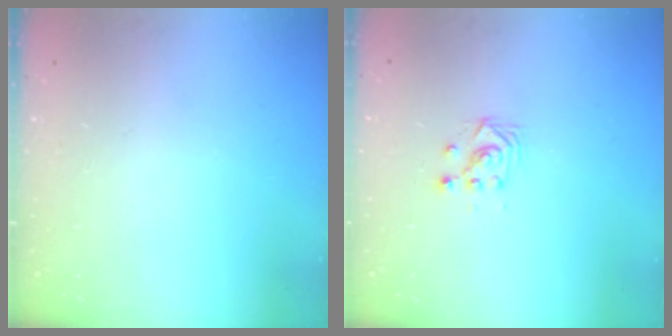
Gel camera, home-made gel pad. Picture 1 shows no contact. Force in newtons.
{"total": 3.0, "press": 3.0, "slide": 0.2}